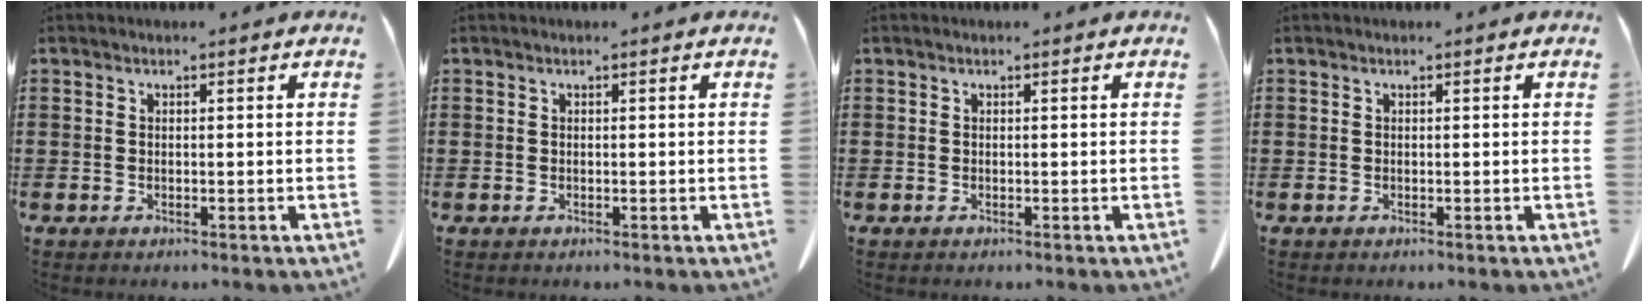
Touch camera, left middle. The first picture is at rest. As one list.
[{"total": 0.0}, {"total": 0.0}, {"total": 0.0}]